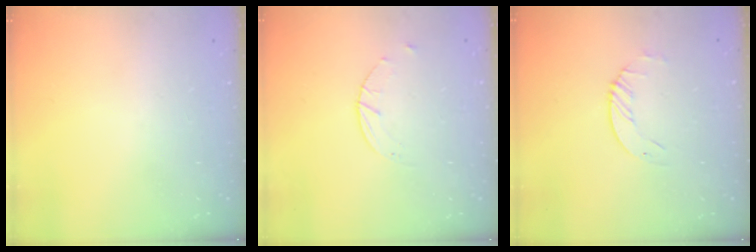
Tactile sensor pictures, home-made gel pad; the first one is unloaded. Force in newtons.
{"total": 2.6, "press": 2.6, "slide": 0.4}
{"total": 1.6, "press": 1.6, "slide": 0.2}